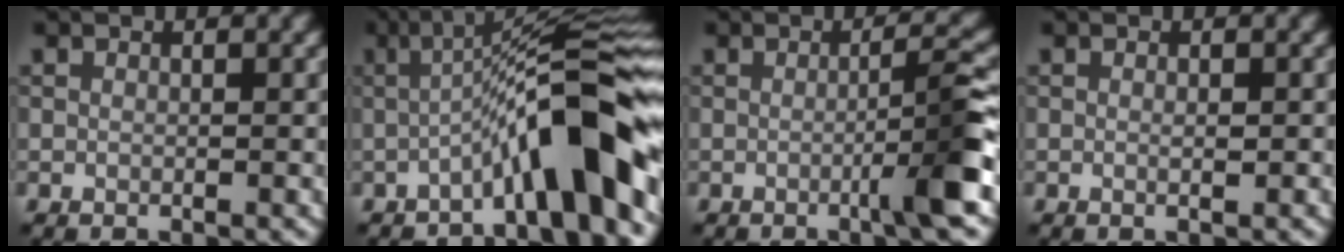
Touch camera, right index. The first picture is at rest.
{"total": 10.0, "force": [-3.0, 1.6, 9.4], "torque": [-0.123, 0.025, -0.060]}
{"total": 4.6, "force": [-1.3, 0.2, 4.4], "torque": [-0.059, 0.014, -0.035]}
{"total": 0.7, "force": [0.0, 0.1, 0.7], "torque": [-0.012, -0.002, 0.000]}